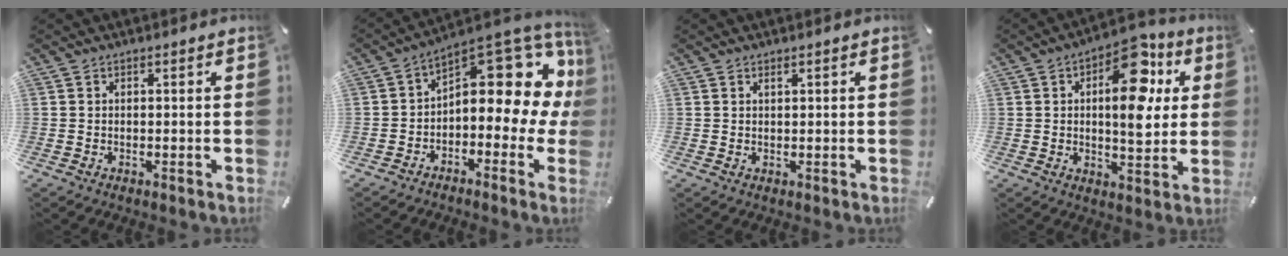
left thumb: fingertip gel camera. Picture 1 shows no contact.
{"total": 14.2, "force": [6.2, 7.4, 10.4], "torque": [-0.115, -0.070, 0.096]}
{"total": 0.9, "force": [0.5, 0.3, 0.6], "torque": [-0.011, 0.000, 0.009]}
{"total": 15.7, "force": [5.3, 7.8, 12.6], "torque": [-0.161, -0.026, 0.084]}